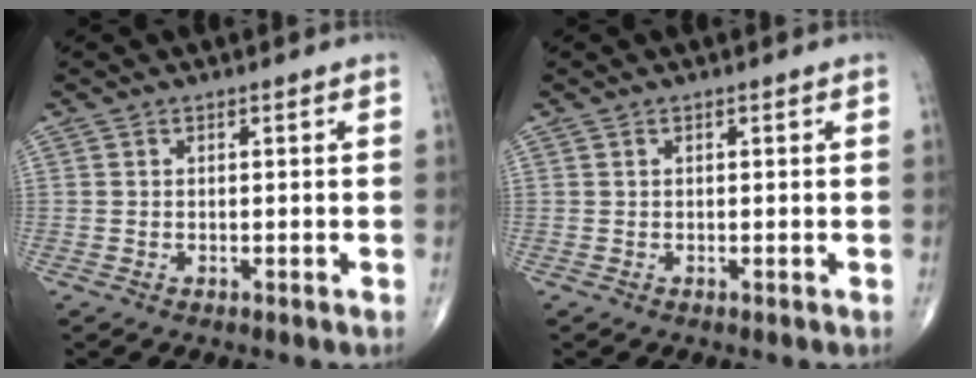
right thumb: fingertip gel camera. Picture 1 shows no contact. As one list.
[{"total": 0.0}]